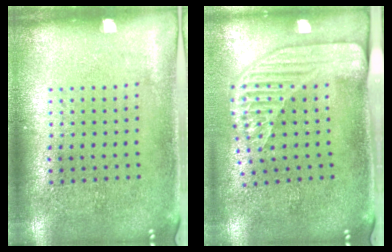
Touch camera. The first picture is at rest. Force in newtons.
{"total": 2.3, "press": 1.7, "slide": 1.5}